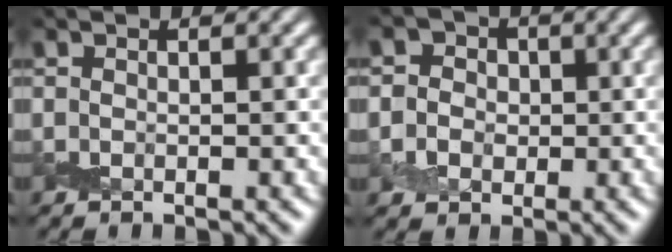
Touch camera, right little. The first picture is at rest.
{"total": 4.9, "force": [0.7, 4.5, 2.0], "torque": [-0.013, 0.027, -0.010]}